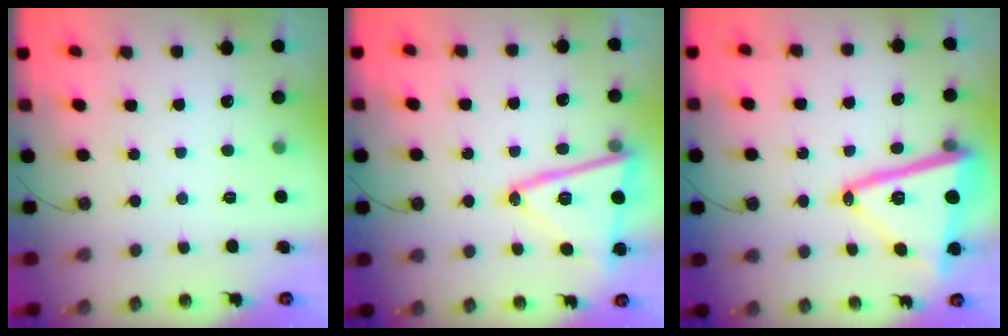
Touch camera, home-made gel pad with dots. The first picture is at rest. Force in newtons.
{"total": 16.3, "press": 16.2, "slide": 2.5}
{"total": 20.2, "press": 20.1, "slide": 1.7}